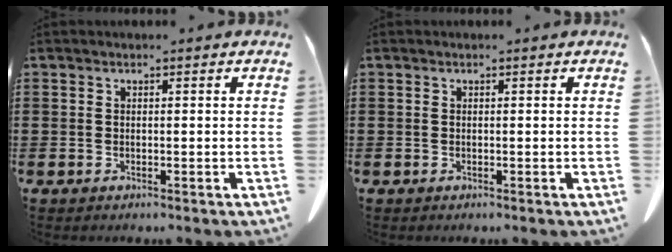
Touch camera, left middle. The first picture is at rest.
{"total": 0.0}